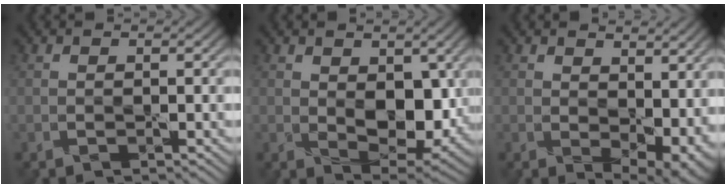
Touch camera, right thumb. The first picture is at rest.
{"total": 8.1, "force": [0.7, 4.8, 6.5], "torque": [-0.116, -0.020, 0.022]}
{"total": 7.6, "force": [1.4, 4.6, 5.9], "torque": [-0.089, -0.025, 0.044]}